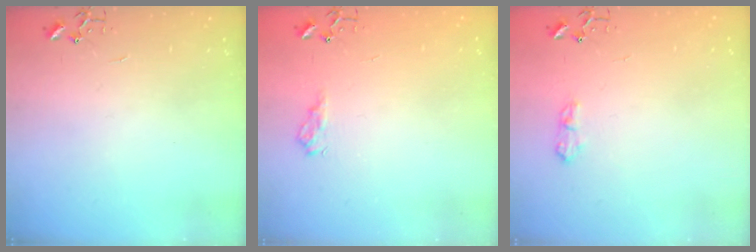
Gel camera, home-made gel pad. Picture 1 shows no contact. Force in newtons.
{"total": 8.2, "press": 8.2, "slide": 0.9}
{"total": 7.1, "press": 7.0, "slide": 0.9}